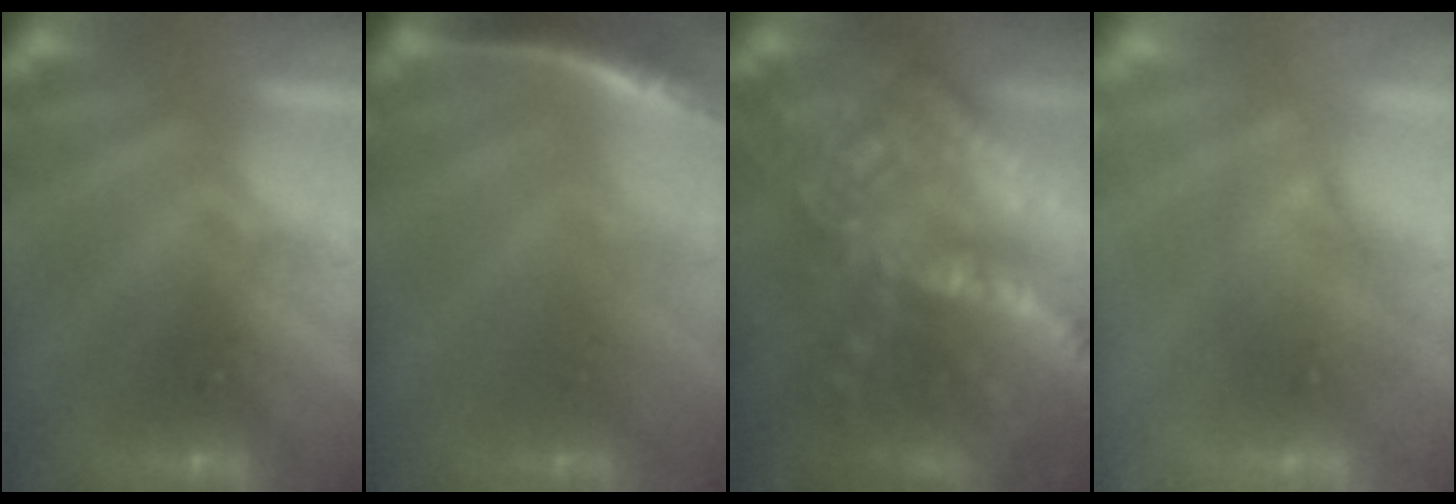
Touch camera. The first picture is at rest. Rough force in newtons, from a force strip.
{"total": 1.2}
{"total": 6.3}
{"total": 2.5}